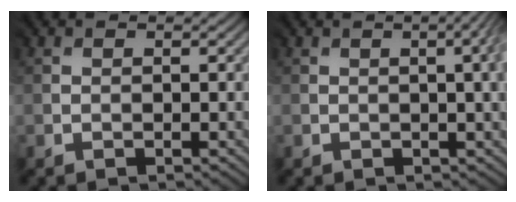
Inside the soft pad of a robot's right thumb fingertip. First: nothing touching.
{"total": 5.1, "force": [0.0, 1.8, 4.8], "torque": [-0.034, 0.007, -0.002]}